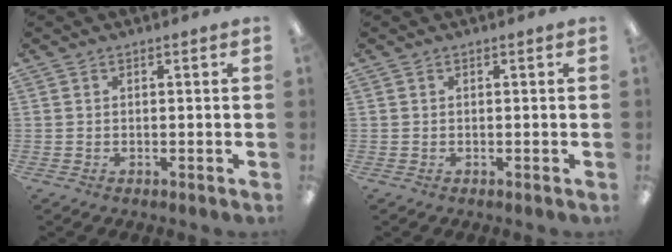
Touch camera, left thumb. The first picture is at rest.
{"total": 0.0}